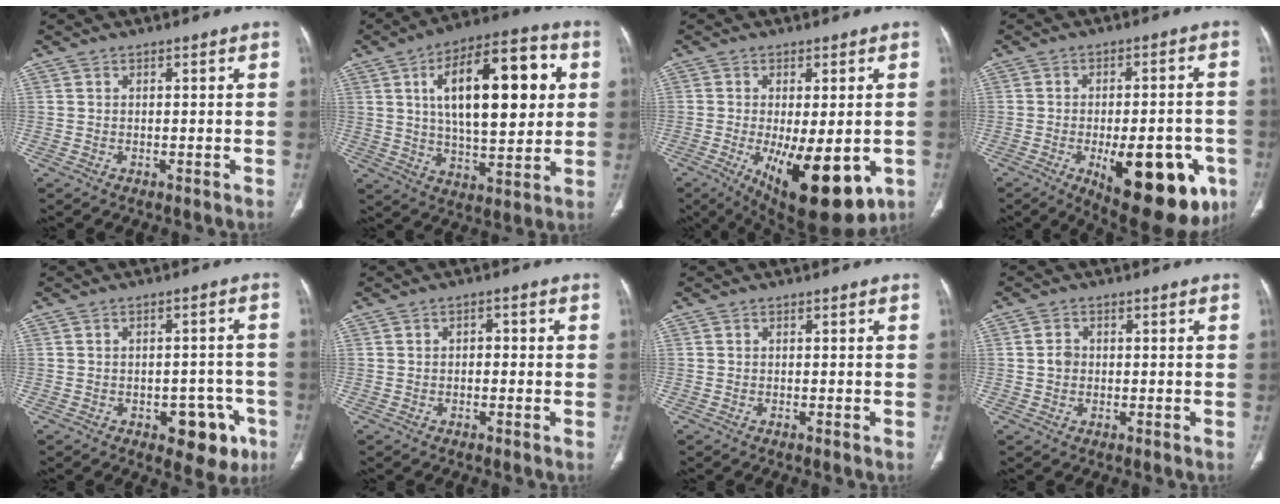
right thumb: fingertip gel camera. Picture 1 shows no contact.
{"total": 22.5, "force": [5.2, 9.8, 19.6], "torque": [-0.275, 0.002, 0.077]}
{"total": 16.6, "force": [-5.2, 6.5, 14.3], "torque": [-0.197, -0.022, -0.057]}
{"total": 20.9, "force": [-7.9, 8.7, 17.3], "torque": [-0.173, 0.010, -0.090]}
{"total": 9.4, "force": [-4.2, 5.3, 6.5], "torque": [-0.041, 0.025, -0.044]}
{"total": 1.8, "force": [-0.1, 1.2, 1.3], "torque": [-0.009, 0.007, -0.007]}
{"total": 0.0}
{"total": 2.2, "force": [-0.1, 1.8, 1.2], "torque": [-0.016, 0.007, -0.003]}